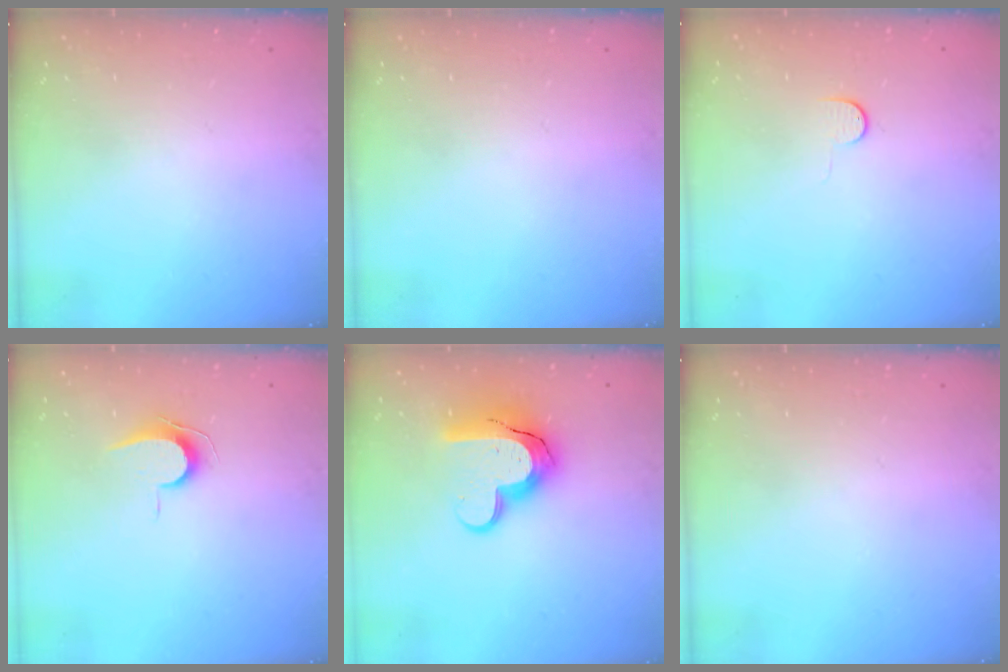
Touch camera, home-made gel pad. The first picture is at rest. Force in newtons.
{"total": 0.0}
{"total": 4.9, "press": 4.9, "slide": 0.5}
{"total": 6.9, "press": 6.8, "slide": 0.7}
{"total": 14.2, "press": 14.1, "slide": 1.0}
{"total": 0.0}